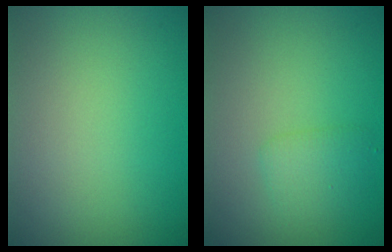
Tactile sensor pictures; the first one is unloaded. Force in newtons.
{"total": 1.6, "press": 1.6, "slide": 0.1}